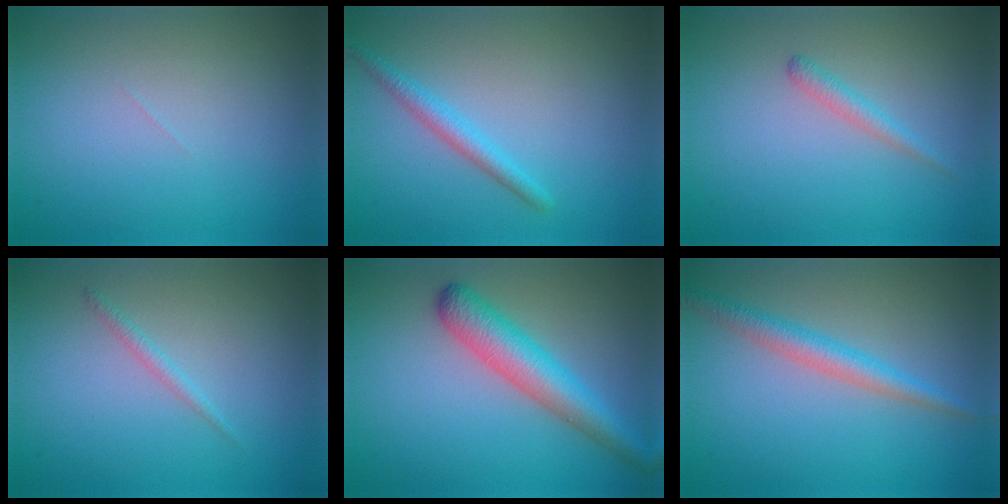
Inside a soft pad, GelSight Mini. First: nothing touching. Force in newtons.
{"total": 1.9, "press": 1.9, "slide": 0.2}
{"total": 1.4, "press": 1.4, "slide": 0.0}
{"total": 0.9, "press": 0.9, "slide": 0.1}
{"total": 5.1, "press": 5.1, "slide": 0.2}
{"total": 2.7, "press": 2.7, "slide": 0.1}